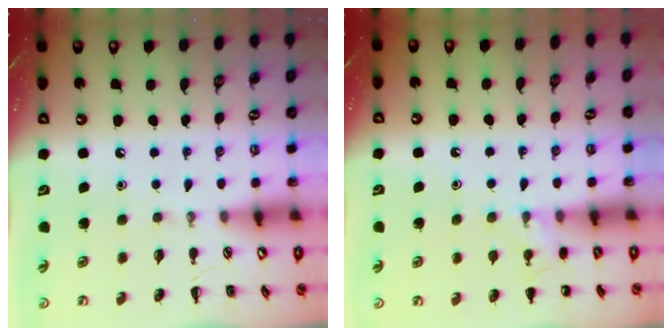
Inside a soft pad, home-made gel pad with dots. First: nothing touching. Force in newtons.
{"total": 7.3, "press": 7.1, "slide": 1.7}